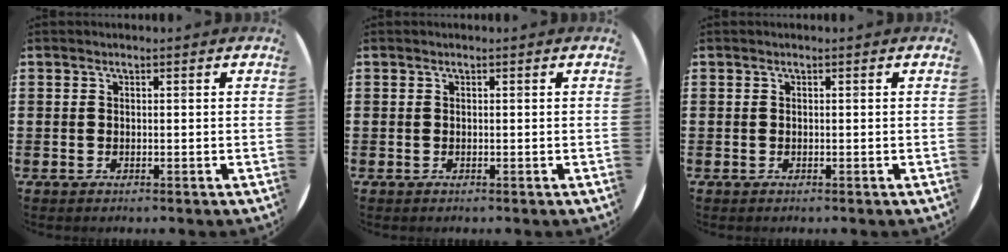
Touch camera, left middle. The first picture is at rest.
{"total": 0.0}
{"total": 0.0}